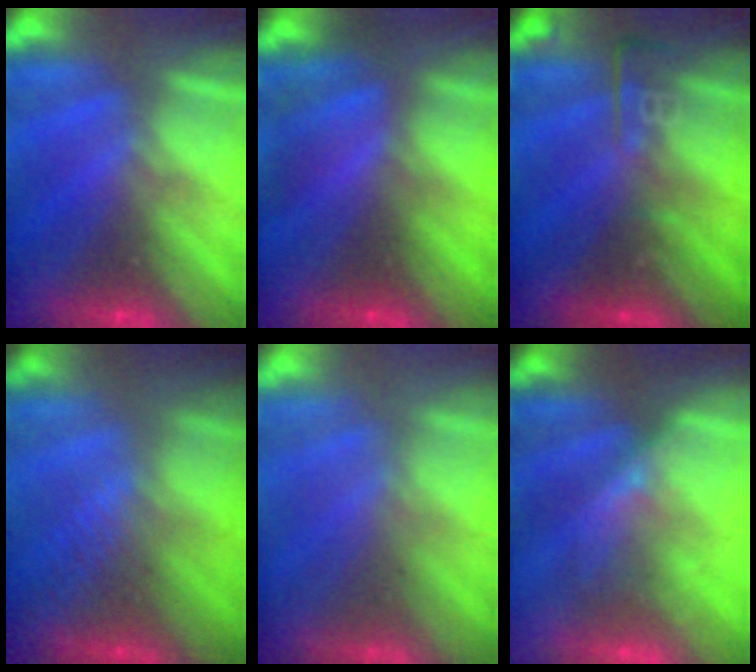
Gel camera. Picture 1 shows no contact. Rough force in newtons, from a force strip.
{"total": 3.0}
{"total": 2.6}
{"total": 2.9}
{"total": 1.9}
{"total": 2.2}